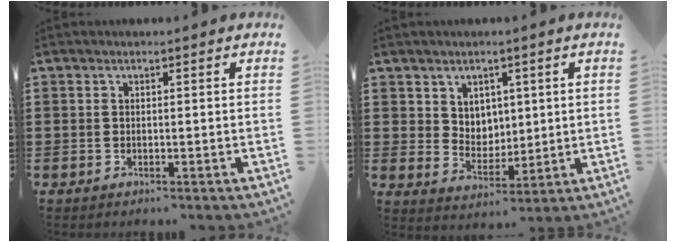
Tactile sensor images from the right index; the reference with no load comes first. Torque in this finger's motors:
{"motor_torque": [0.32, 0.98, 0.10, 0.00]}